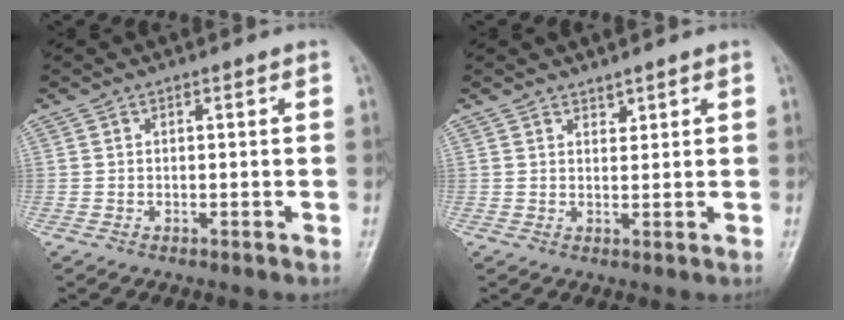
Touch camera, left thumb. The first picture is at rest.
{"total": 1.5, "force": [1.3, 0.7, 0.4], "torque": [0.007, -0.010, 0.021]}